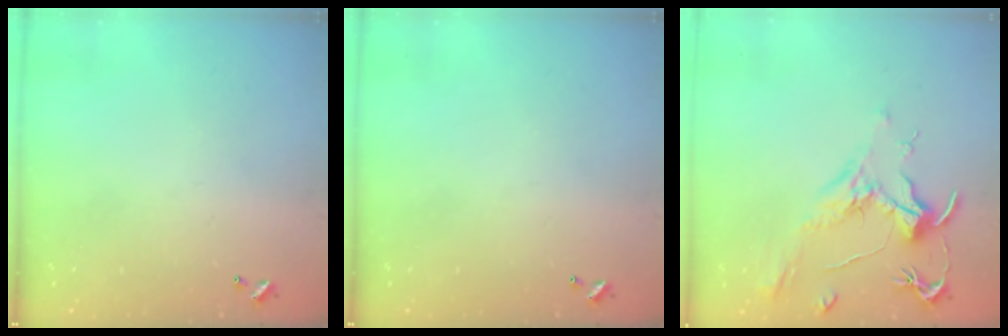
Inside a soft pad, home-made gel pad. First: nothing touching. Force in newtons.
{"total": 0.0}
{"total": 2.1, "press": 2.0, "slide": 0.8}